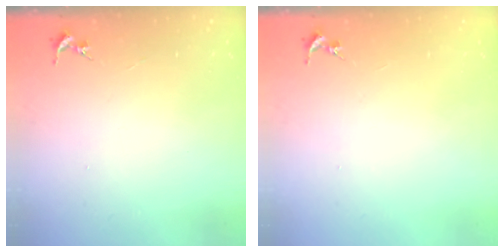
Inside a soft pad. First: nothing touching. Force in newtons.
{"total": 0.0}